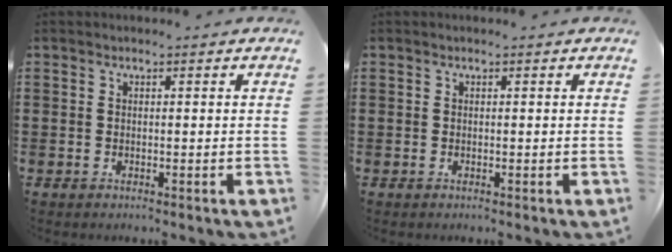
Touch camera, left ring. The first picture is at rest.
{"total": 0.0}